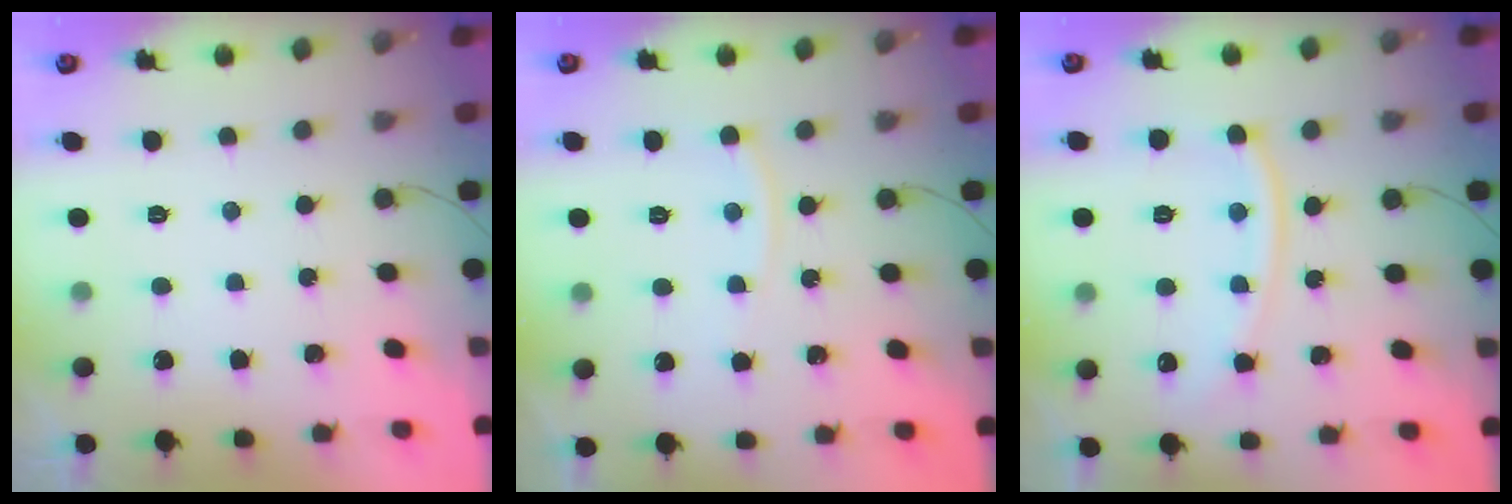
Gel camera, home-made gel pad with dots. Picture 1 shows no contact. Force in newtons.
{"total": 5.3, "press": 5.3, "slide": 0.5}
{"total": 12.4, "press": 12.3, "slide": 1.0}